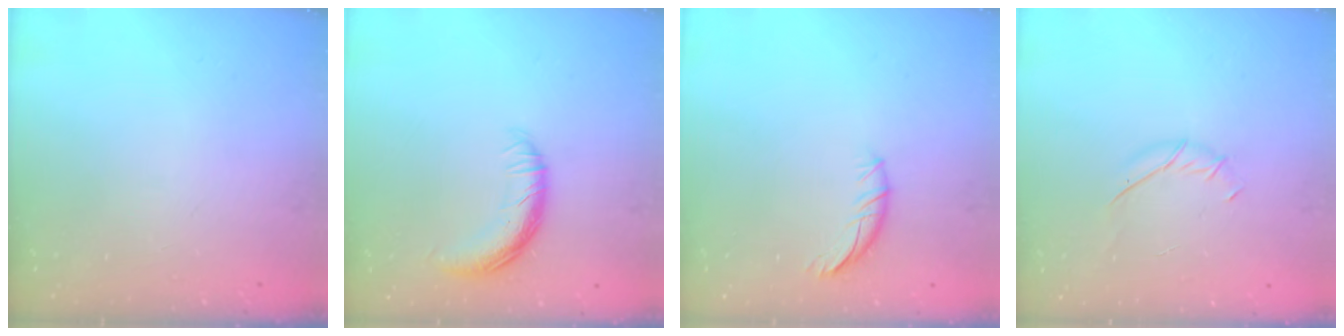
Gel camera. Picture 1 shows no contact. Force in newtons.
{"total": 12.1, "press": 12.1, "slide": 0.7}
{"total": 7.5, "press": 7.5, "slide": 0.7}
{"total": 5.9, "press": 5.7, "slide": 1.4}